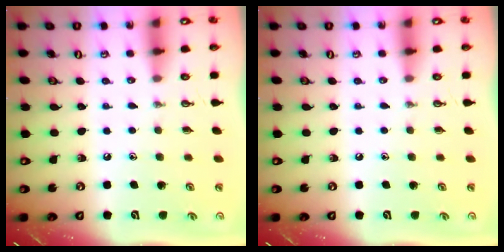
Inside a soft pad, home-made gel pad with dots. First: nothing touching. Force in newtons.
{"total": 0.0}